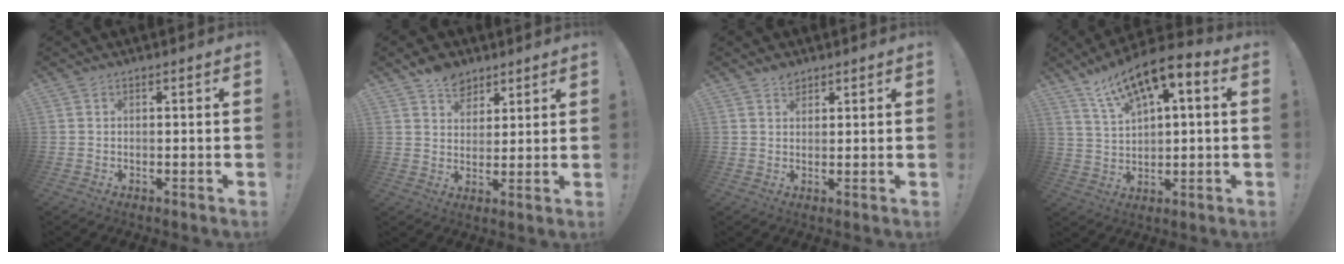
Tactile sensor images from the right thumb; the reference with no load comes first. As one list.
[{"total": 8.0, "force": [5.6, 5.2, 2.3], "torque": [-0.031, -0.032, 0.107]}, {"total": 2.3, "force": [1.9, 1.2, 0.6], "torque": [0.007, -0.013, 0.033]}, {"total": 11.2, "force": [6.5, 3.8, 8.3], "torque": [-0.137, -0.040, 0.113]}]